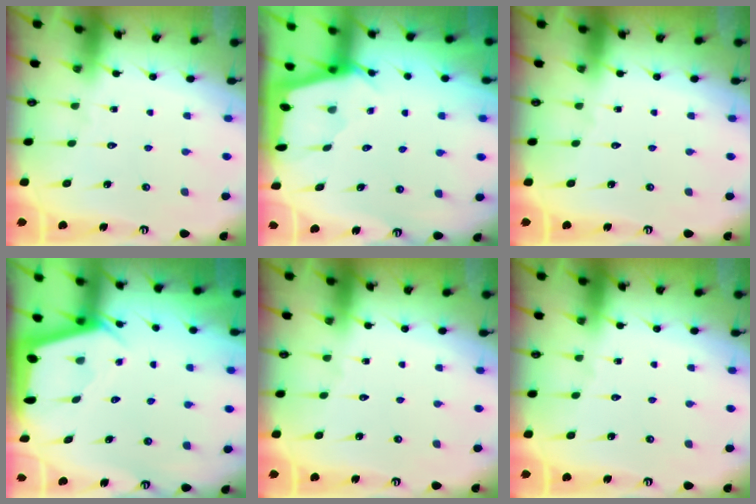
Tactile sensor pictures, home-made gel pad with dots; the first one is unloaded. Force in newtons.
{"total": 2.2, "press": 2.2, "slide": 0.3}
{"total": 0.0}
{"total": 2.5, "press": 2.5, "slide": 0.3}
{"total": 0.0}
{"total": 0.0}